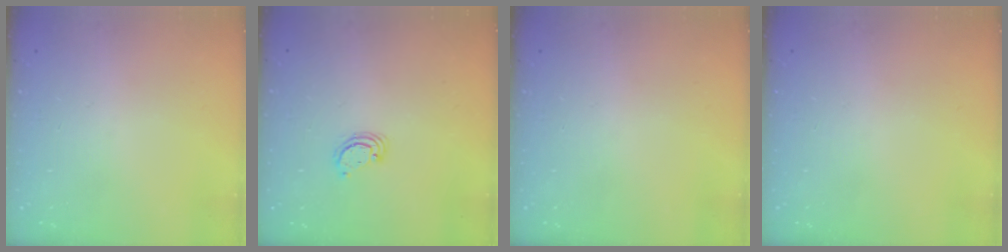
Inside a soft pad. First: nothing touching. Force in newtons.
{"total": 2.6, "press": 2.6, "slide": 0.3}
{"total": 0.0}
{"total": 0.0}